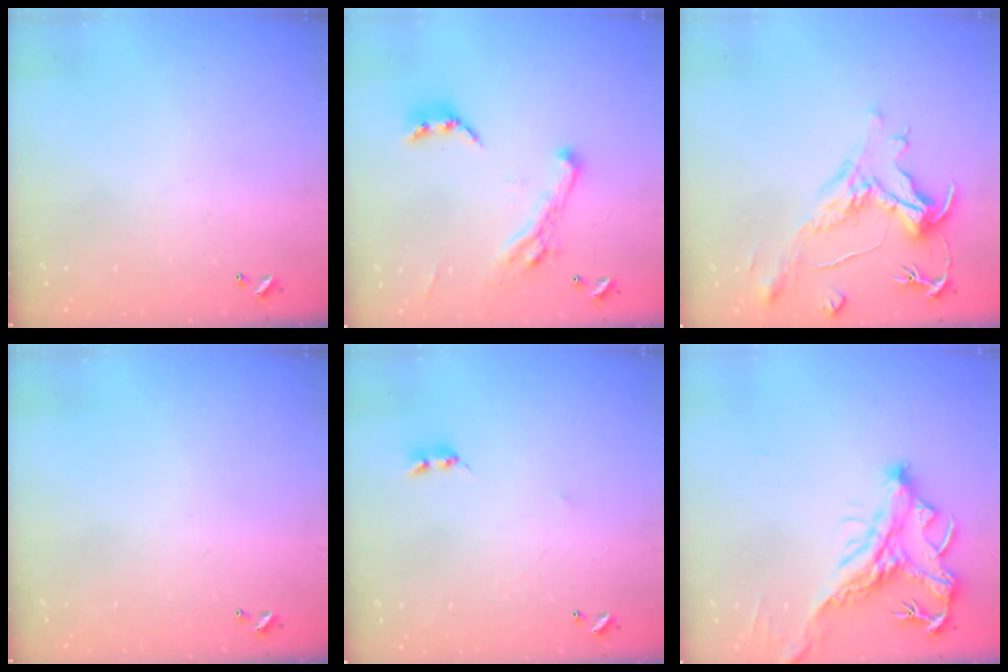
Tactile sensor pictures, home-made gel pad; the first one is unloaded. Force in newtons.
{"total": 7.2, "press": 7.1, "slide": 1.1}
{"total": 1.6, "press": 0.1, "slide": 1.6}
{"total": 0.0}
{"total": 1.6, "press": 1.6, "slide": 0.4}
{"total": 3.2, "press": 3.0, "slide": 1.3}